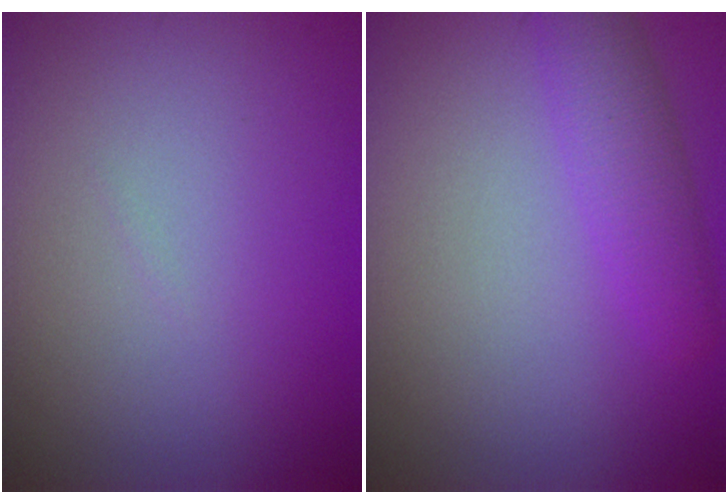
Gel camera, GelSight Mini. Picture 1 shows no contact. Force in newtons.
{"total": 3.2, "press": 3.2, "slide": 0.1}